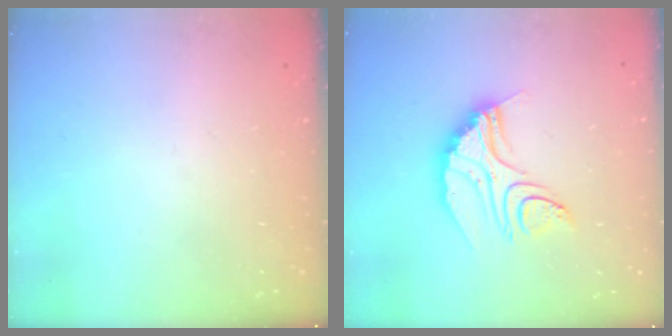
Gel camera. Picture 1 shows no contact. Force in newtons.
{"total": 10.8, "press": 10.8, "slide": 0.8}